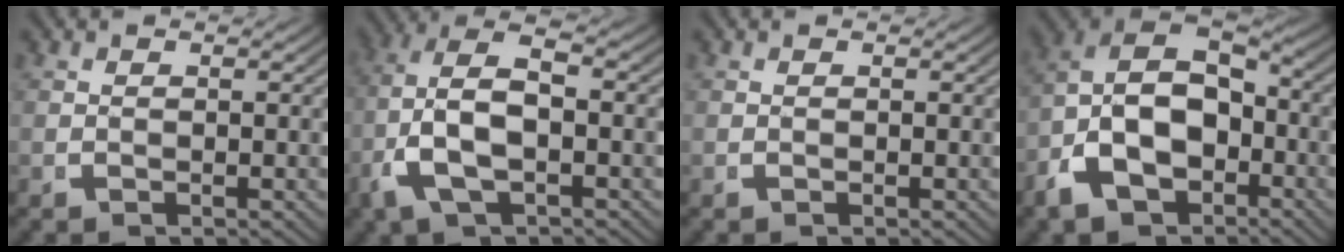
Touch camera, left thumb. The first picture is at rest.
{"total": 7.8, "force": [-0.4, 4.6, 6.3], "torque": [-0.166, -0.020, 0.005]}
{"total": 0.0}
{"total": 13.8, "force": [-1.6, 10.6, 8.7], "torque": [-0.180, -0.034, -0.024]}